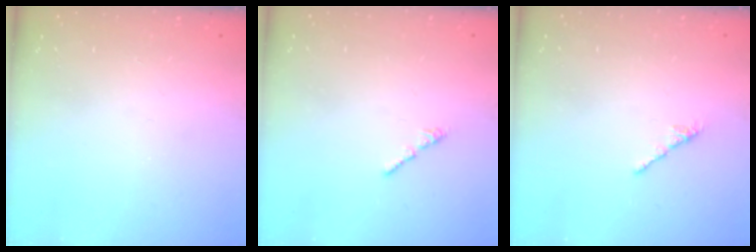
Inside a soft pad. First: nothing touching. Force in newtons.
{"total": 0.7, "press": 0.6, "slide": 0.4}
{"total": 2.1, "press": 2.0, "slide": 0.7}